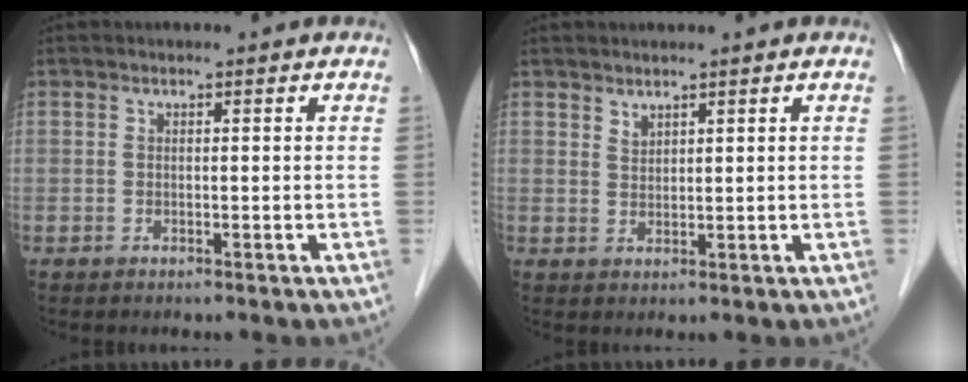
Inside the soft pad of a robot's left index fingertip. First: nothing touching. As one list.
[{"total": 1.2, "force": [1.1, 0.4, 0.4], "torque": [-0.007, -0.001, 0.023]}]